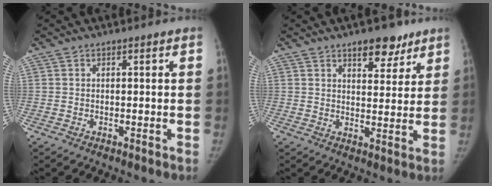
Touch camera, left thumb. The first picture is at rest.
{"total": 7.5, "force": [5.1, 3.7, 4.2], "torque": [-0.023, -0.027, 0.073]}